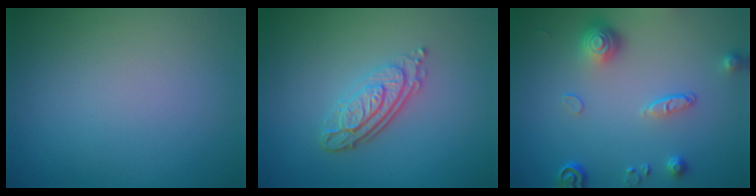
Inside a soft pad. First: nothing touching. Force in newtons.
{"total": 4.3, "press": 3.0, "slide": 3.1}
{"total": 4.2, "press": 3.2, "slide": 2.7}